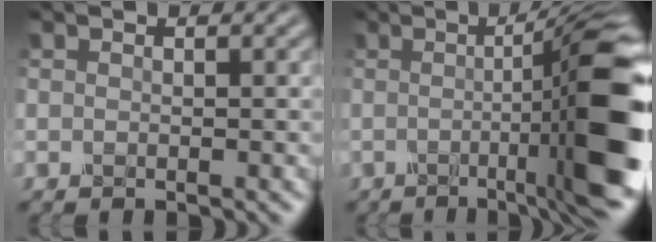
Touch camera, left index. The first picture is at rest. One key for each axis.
{"total": 15.0, "fx": -0.7, "fy": 3.4, "fz": 14.6, "tx": -0.149, "ty": 0.001, "tz": -0.010}